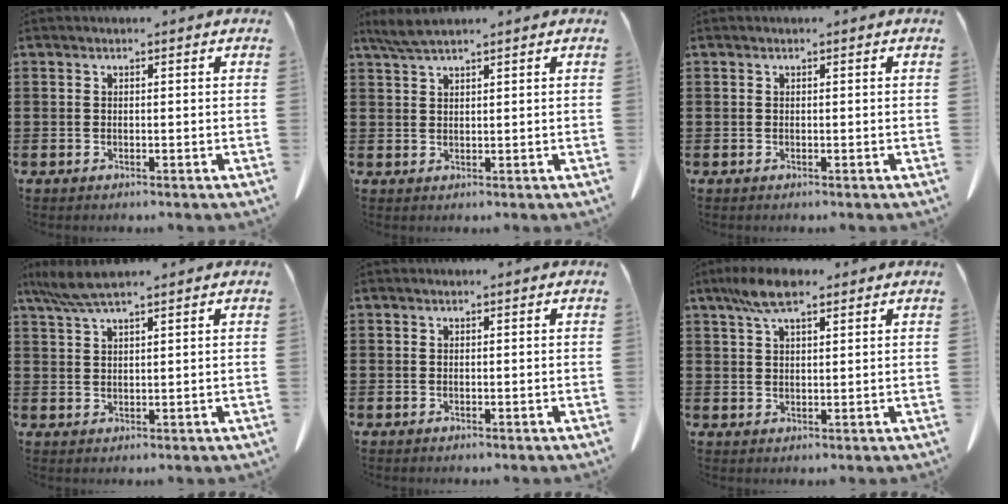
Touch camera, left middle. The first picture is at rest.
{"total": 2.7, "force": [2.1, 0.3, 1.7], "torque": [-0.038, 0.000, 0.039]}
{"total": 0.0}
{"total": 4.8, "force": [3.6, 0.4, 3.1], "torque": [-0.068, -0.003, 0.068]}
{"total": 0.0}
{"total": 6.0, "force": [3.7, 1.7, 4.5], "torque": [-0.095, 0.006, 0.066]}